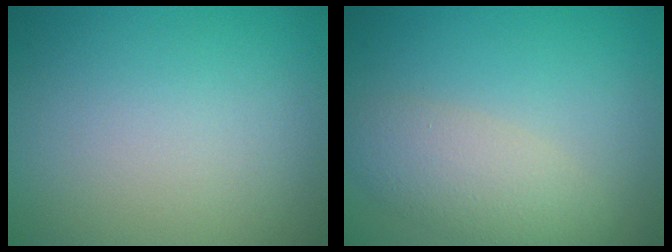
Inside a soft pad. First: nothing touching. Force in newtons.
{"total": 3.6, "press": 3.6, "slide": 0.1}